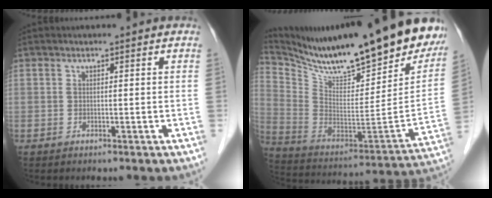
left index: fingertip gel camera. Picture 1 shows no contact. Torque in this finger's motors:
{"motor_torque": [0.13, -0.49, 0.33, 0.10]}